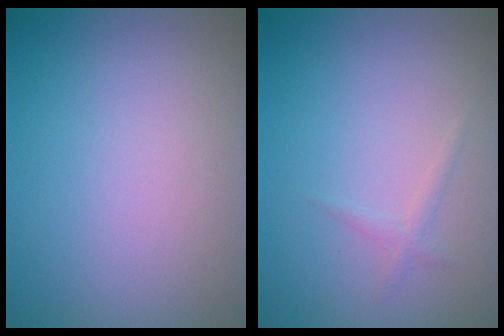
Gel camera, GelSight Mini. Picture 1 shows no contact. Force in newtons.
{"total": 0.8, "press": 0.8, "slide": 0.1}